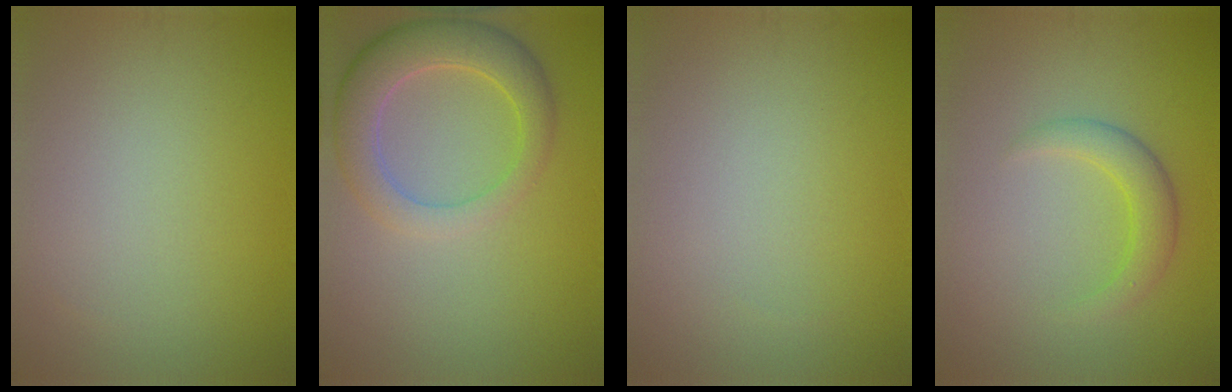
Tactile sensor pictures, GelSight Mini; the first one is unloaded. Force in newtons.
{"total": 5.3, "press": 5.3, "slide": 0.8}
{"total": 0.0}
{"total": 2.6, "press": 2.6, "slide": 0.0}